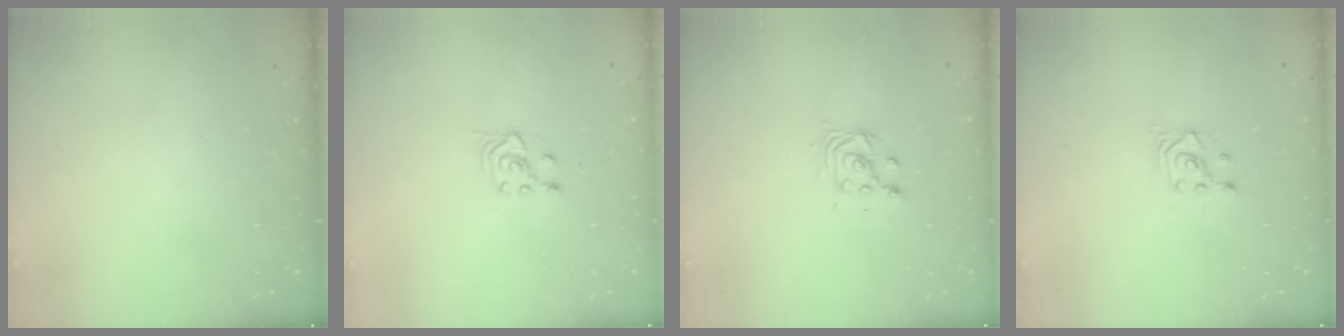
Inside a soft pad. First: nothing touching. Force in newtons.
{"total": 3.8, "press": 3.6, "slide": 1.4}
{"total": 3.6, "press": 3.6, "slide": 0.1}
{"total": 2.7, "press": 2.7, "slide": 0.3}